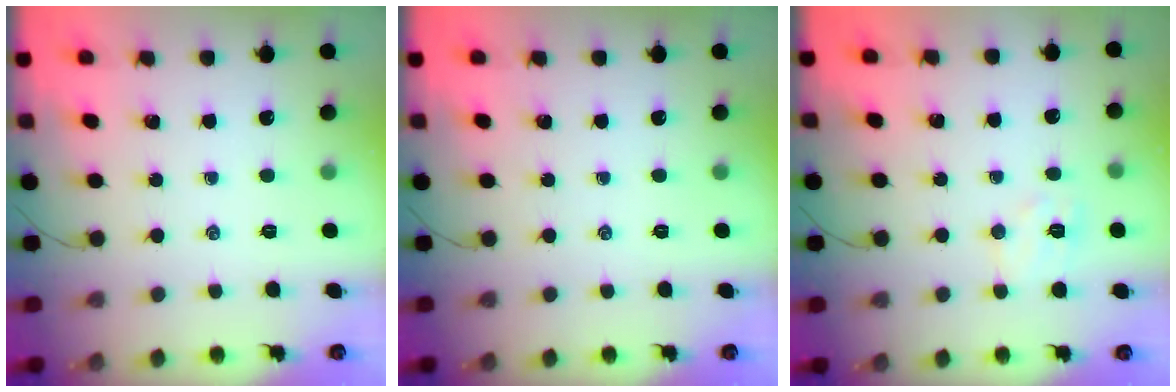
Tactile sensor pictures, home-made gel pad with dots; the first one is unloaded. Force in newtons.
{"total": 0.0}
{"total": 6.4, "press": 6.4, "slide": 1.1}